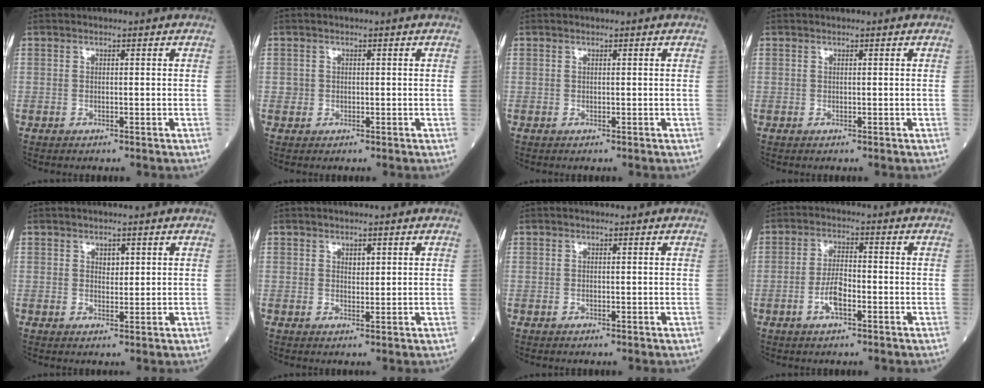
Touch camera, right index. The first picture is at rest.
{"total": 0.8, "force": [-0.1, 0.8, 0.0], "torque": [0.007, 0.006, -0.002]}
{"total": 0.0}
{"total": 0.0}
{"total": 1.4, "force": [0.7, 0.9, 0.9], "torque": [-0.009, -0.003, 0.012]}
{"total": 1.2, "force": [0.6, 0.7, 0.8], "torque": [-0.010, -0.003, 0.011]}
{"total": 0.0}
{"total": 4.5, "force": [-1.7, 1.4, 3.9], "torque": [-0.078, 0.005, -0.034]}